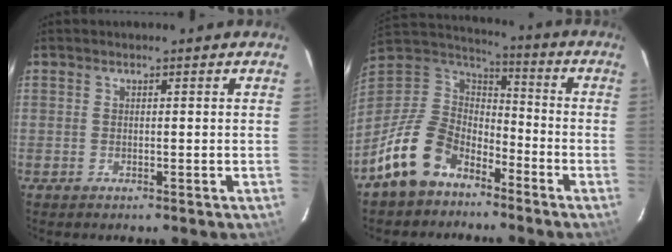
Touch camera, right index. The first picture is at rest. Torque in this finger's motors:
{"motor_torque": [0.54, -0.67, -0.17, -0.21]}